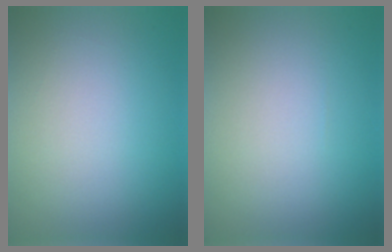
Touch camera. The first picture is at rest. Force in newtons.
{"total": 0.0}